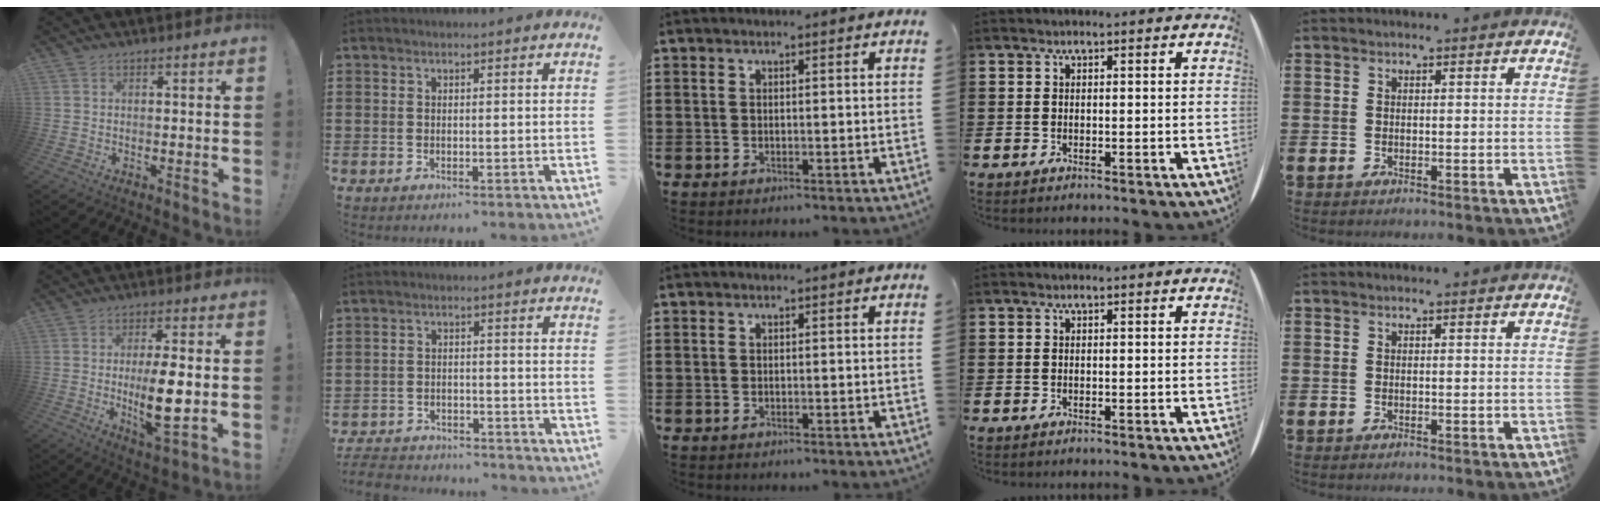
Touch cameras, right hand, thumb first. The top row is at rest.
{"thumb": {"total": 11.8, "force": [-0.7, 3.1, 11.4], "torque": [-0.196, -0.014, -0.018]}, "index": {"total": 3.8, "force": [-3.8, 0.5, 0.1], "torque": [-0.013, 0.000, -0.083]}}